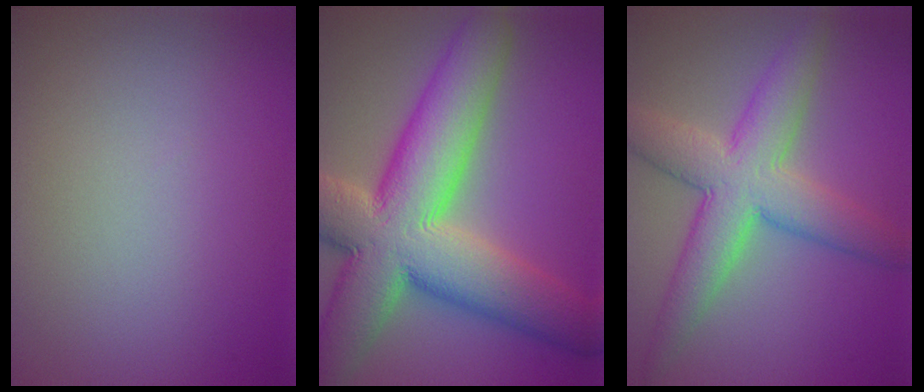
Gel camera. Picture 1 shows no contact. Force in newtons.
{"total": 14.1, "press": 14.1, "slide": 1.1}
{"total": 7.2, "press": 7.2, "slide": 0.2}